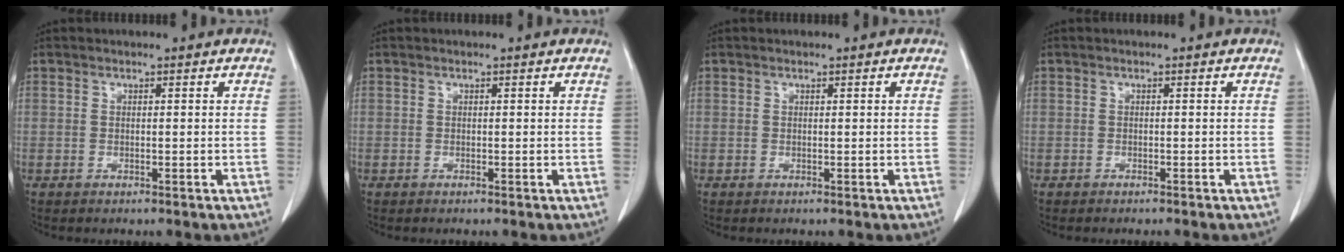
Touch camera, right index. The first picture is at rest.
{"total": 0.0}
{"total": 0.0}
{"total": 1.0, "force": [-1.0, 0.1, 0.3], "torque": [-0.005, -0.002, -0.013]}